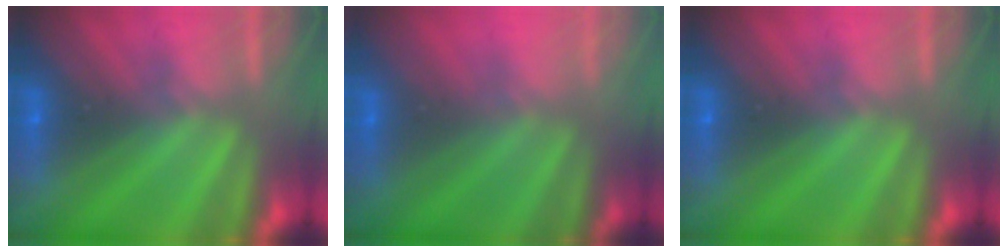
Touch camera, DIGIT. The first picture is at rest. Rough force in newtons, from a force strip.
{"total": 2.4}
{"total": 0.0}